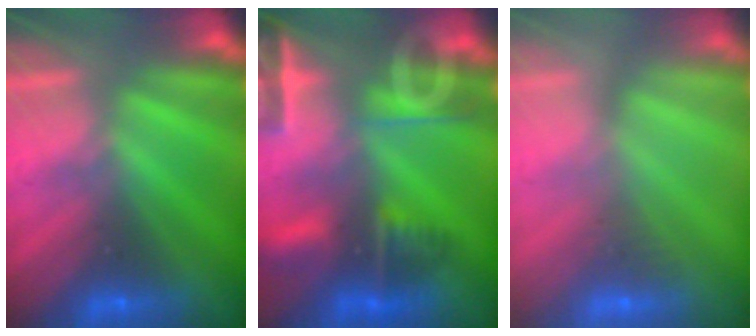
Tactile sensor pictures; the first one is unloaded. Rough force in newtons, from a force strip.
{"total": 10.8}
{"total": 2.5}